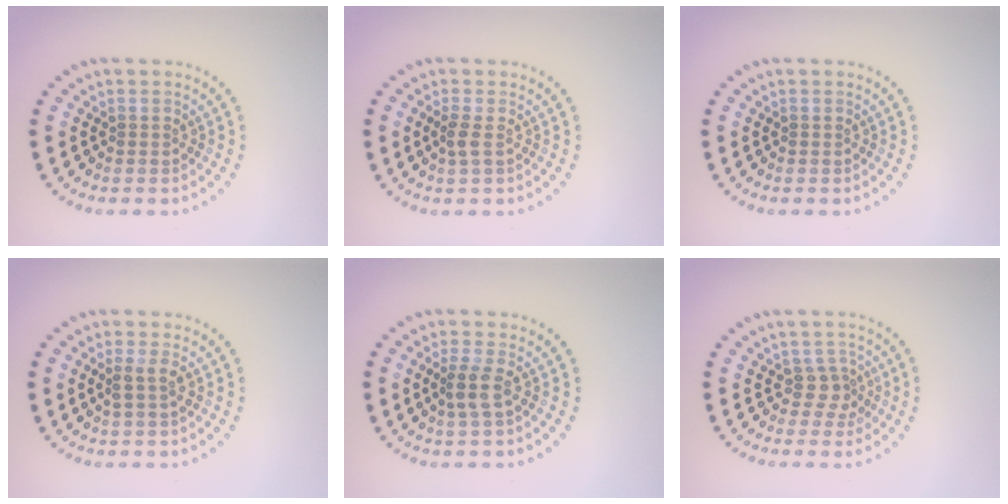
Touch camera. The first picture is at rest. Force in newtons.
{"total": 1.2, "press": 1.0, "slide": 0.6}
{"total": 0.0}
{"total": 1.6, "press": 1.3, "slide": 0.9}
{"total": 1.9, "press": 1.5, "slide": 1.2}
{"total": 1.9, "press": 1.5, "slide": 1.2}